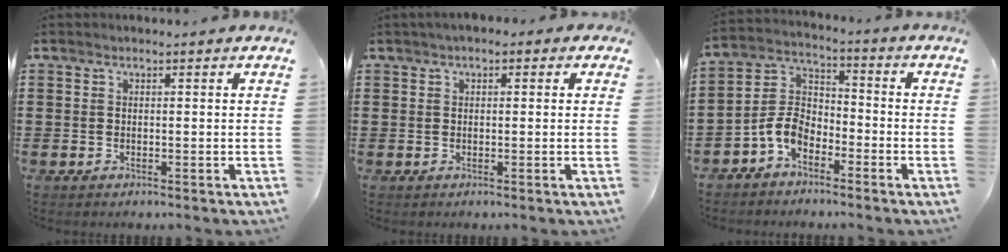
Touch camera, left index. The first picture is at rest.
{"total": 1.3, "force": [0.1, 0.8, 1.0], "torque": [-0.020, 0.006, 0.000]}
{"total": 6.5, "force": [-4.2, 3.7, 3.4], "torque": [-0.099, -0.001, -0.093]}